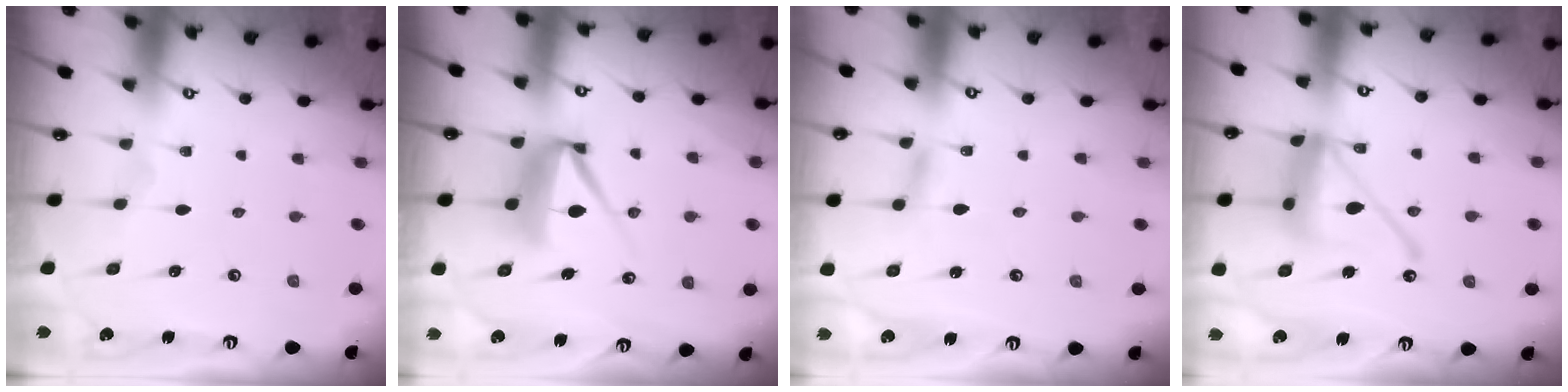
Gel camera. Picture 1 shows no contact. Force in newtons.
{"total": 9.1, "press": 9.0, "slide": 0.9}
{"total": 4.2, "press": 4.2, "slide": 0.3}
{"total": 15.0, "press": 14.9, "slide": 1.4}